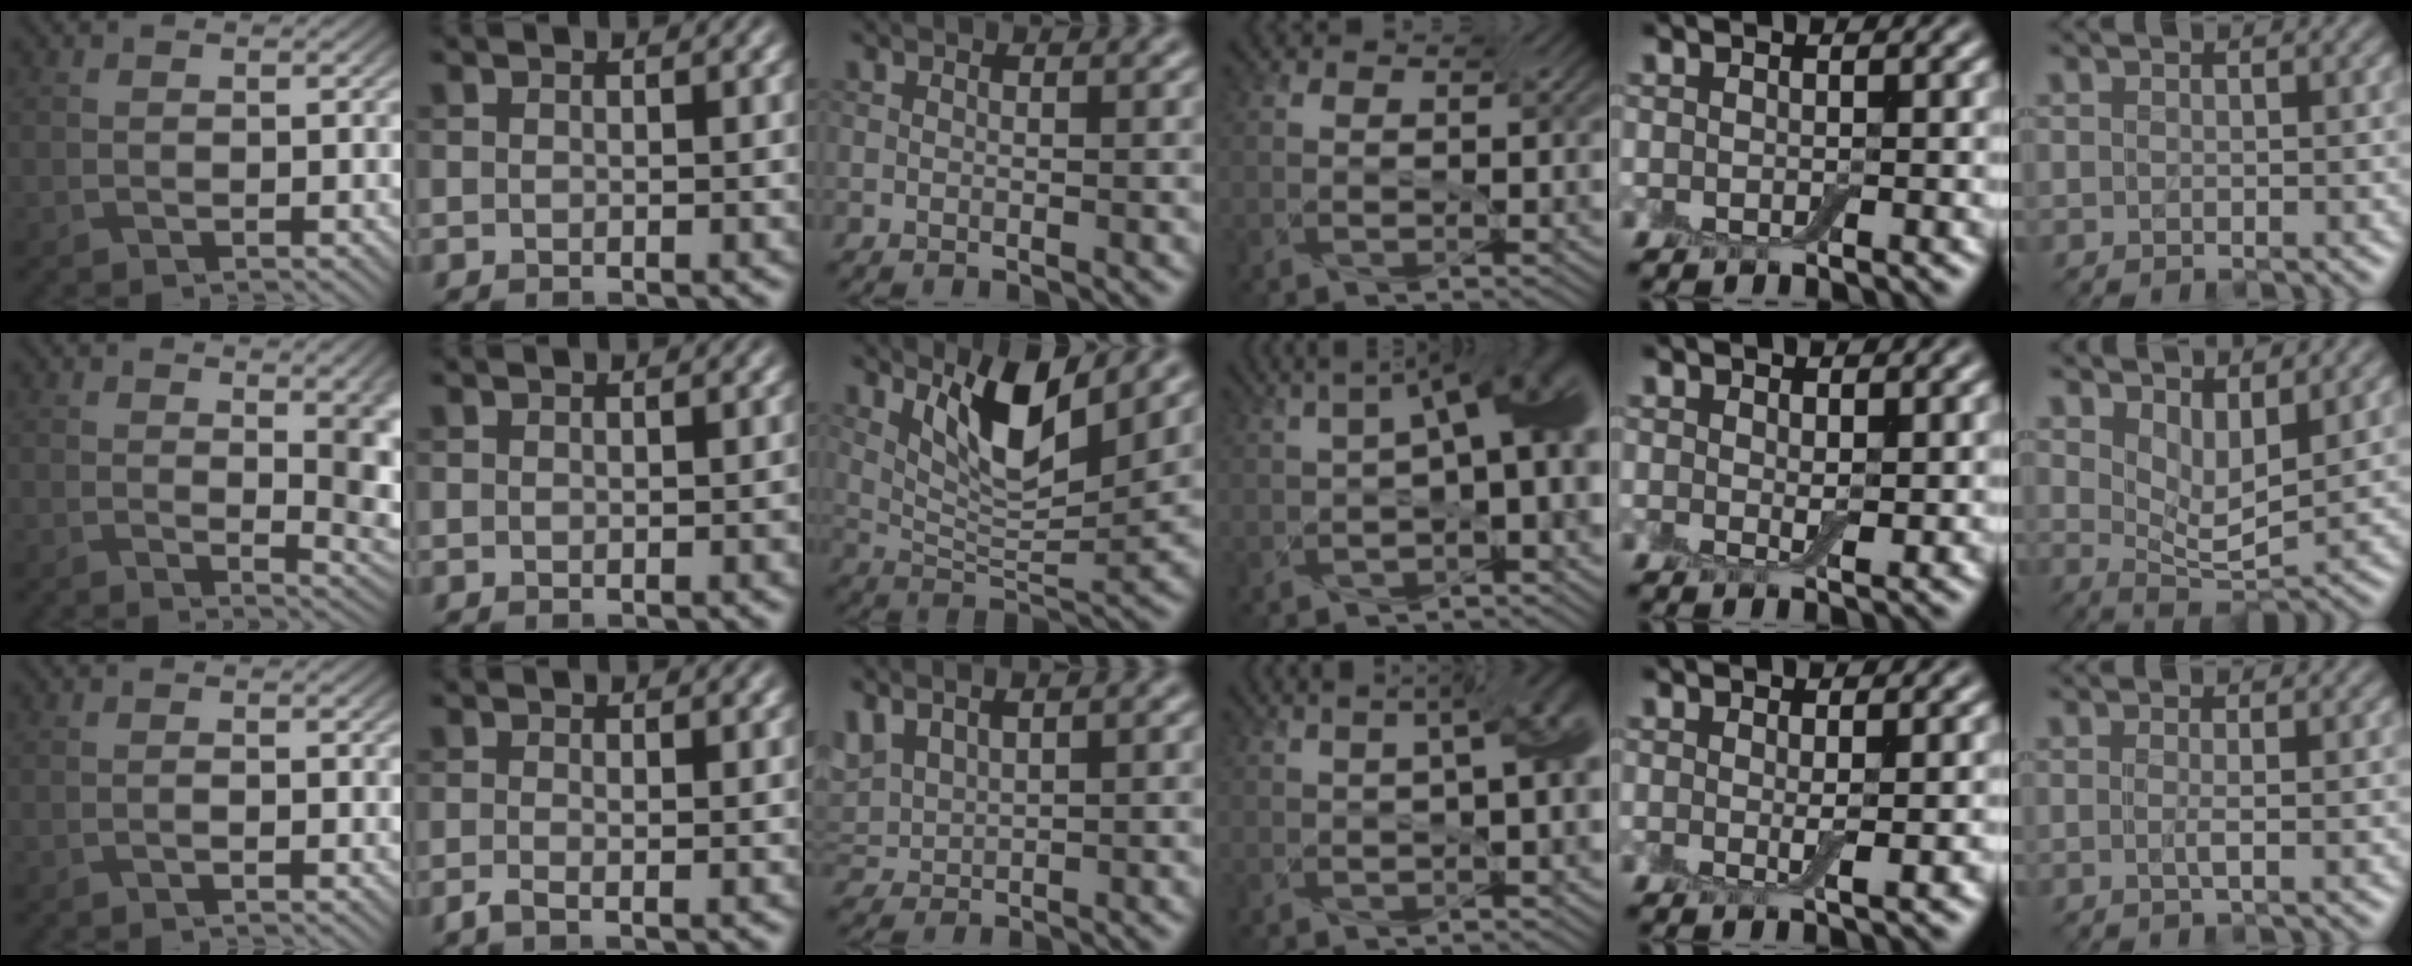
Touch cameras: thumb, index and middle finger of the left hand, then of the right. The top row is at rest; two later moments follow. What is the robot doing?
{"motion": "screw", "object": "jar lid"}